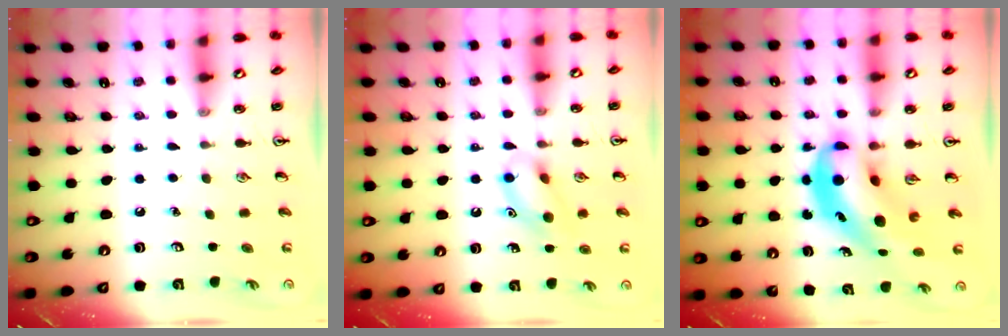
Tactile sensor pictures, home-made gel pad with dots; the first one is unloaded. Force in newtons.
{"total": 10.1, "press": 10.0, "slide": 1.2}
{"total": 10.6, "press": 10.1, "slide": 3.0}